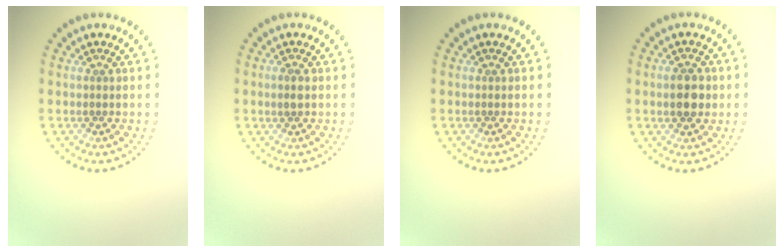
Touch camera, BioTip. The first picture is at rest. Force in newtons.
{"total": 1.2, "press": 1.1, "slide": 0.2}
{"total": 0.0}
{"total": 3.4, "press": 3.4, "slide": 0.0}